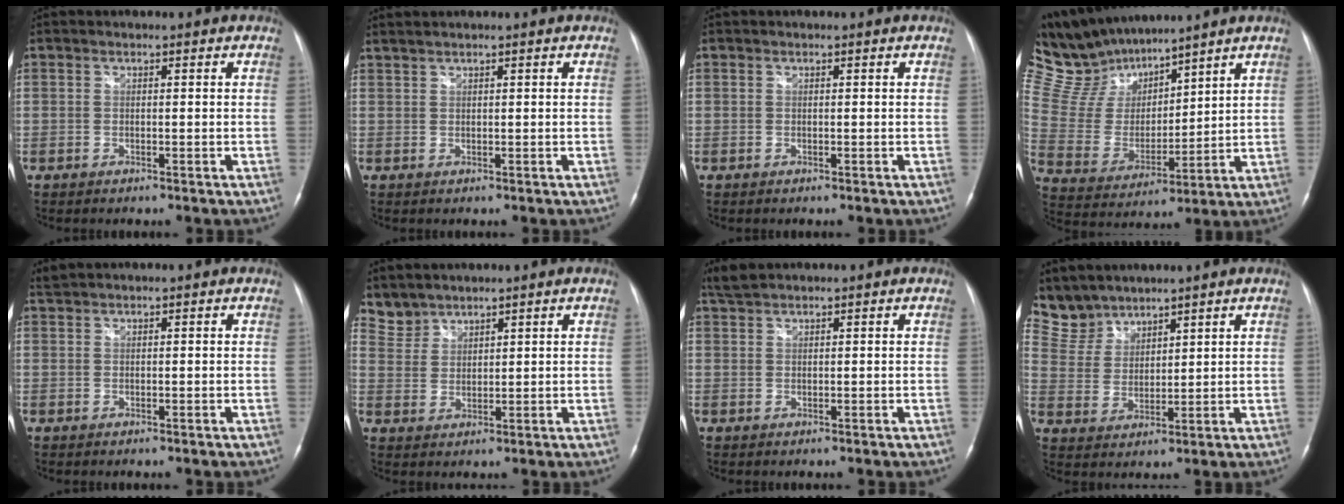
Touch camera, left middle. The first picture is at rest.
{"total": 1.7, "force": [1.5, -0.2, 0.7], "torque": [-0.017, 0.012, 0.033]}
{"total": 0.0}
{"total": 13.0, "force": [11.9, 3.5, 3.7], "torque": [-0.096, 0.016, 0.246]}
{"total": 1.0, "force": [1.0, -0.1, 0.1], "torque": [-0.006, 0.014, 0.026]}
{"total": 3.8, "force": [3.6, 1.2, -0.6], "torque": [0.013, 0.010, 0.080]}
{"total": 2.2, "force": [2.1, 0.2, 0.6], "torque": [-0.018, 0.014, 0.045]}
{"total": 6.7, "force": [6.4, 2.0, -0.3], "torque": [-0.006, 0.010, 0.147]}